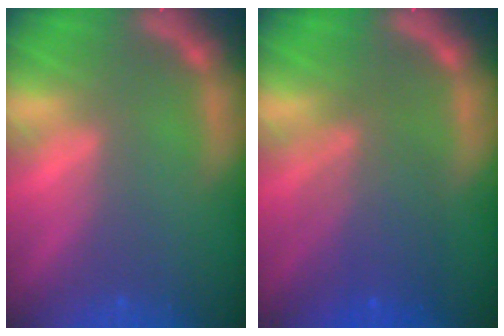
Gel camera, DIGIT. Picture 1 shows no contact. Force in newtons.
{"total": 6.0}